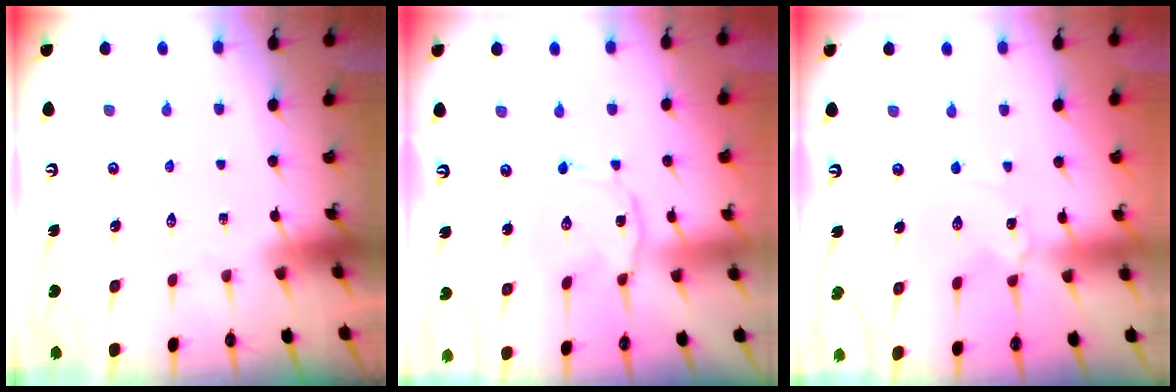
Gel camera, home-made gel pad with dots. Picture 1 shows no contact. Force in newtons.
{"total": 3.0, "press": 2.9, "slide": 0.4}
{"total": 1.2, "press": 1.1, "slide": 0.1}